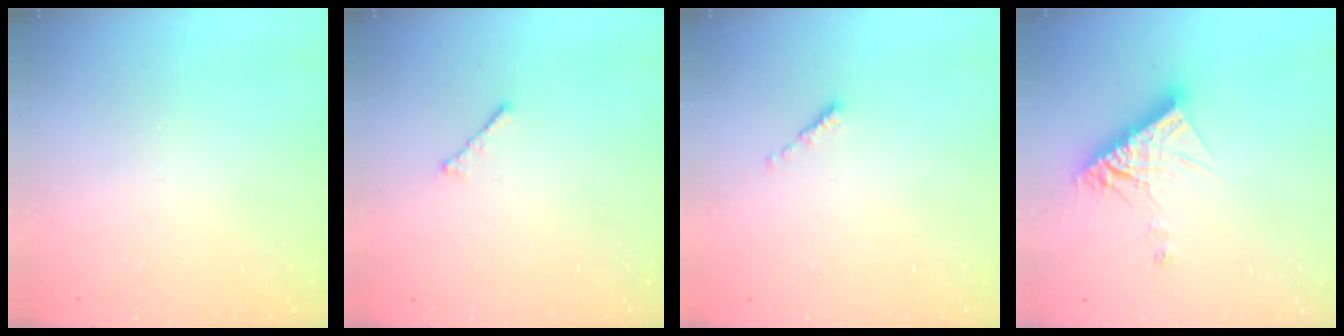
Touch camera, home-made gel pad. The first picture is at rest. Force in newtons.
{"total": 1.7, "press": 1.6, "slide": 0.5}
{"total": 0.0}
{"total": 12.4, "press": 12.3, "slide": 1.0}